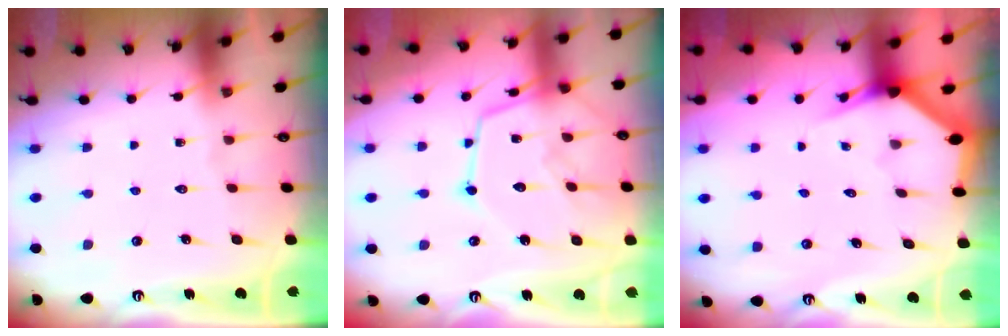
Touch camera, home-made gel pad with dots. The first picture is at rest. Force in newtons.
{"total": 15.8, "press": 15.8, "slide": 1.4}
{"total": 2.9, "press": 2.9, "slide": 0.0}